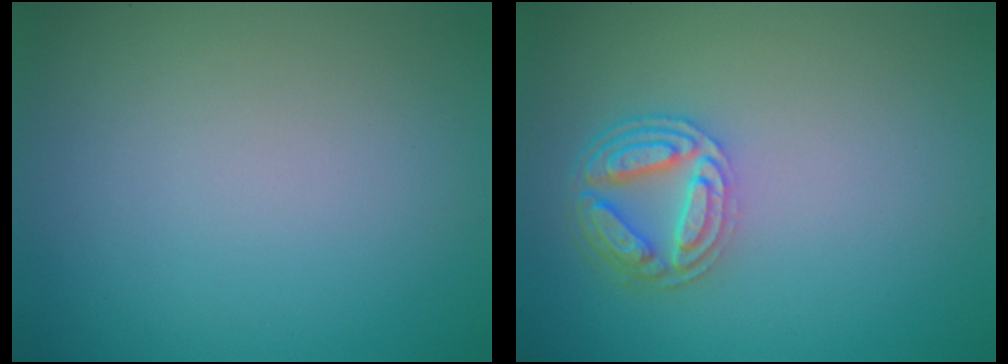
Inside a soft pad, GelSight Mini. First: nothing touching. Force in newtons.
{"total": 4.3, "press": 3.4, "slide": 2.6}